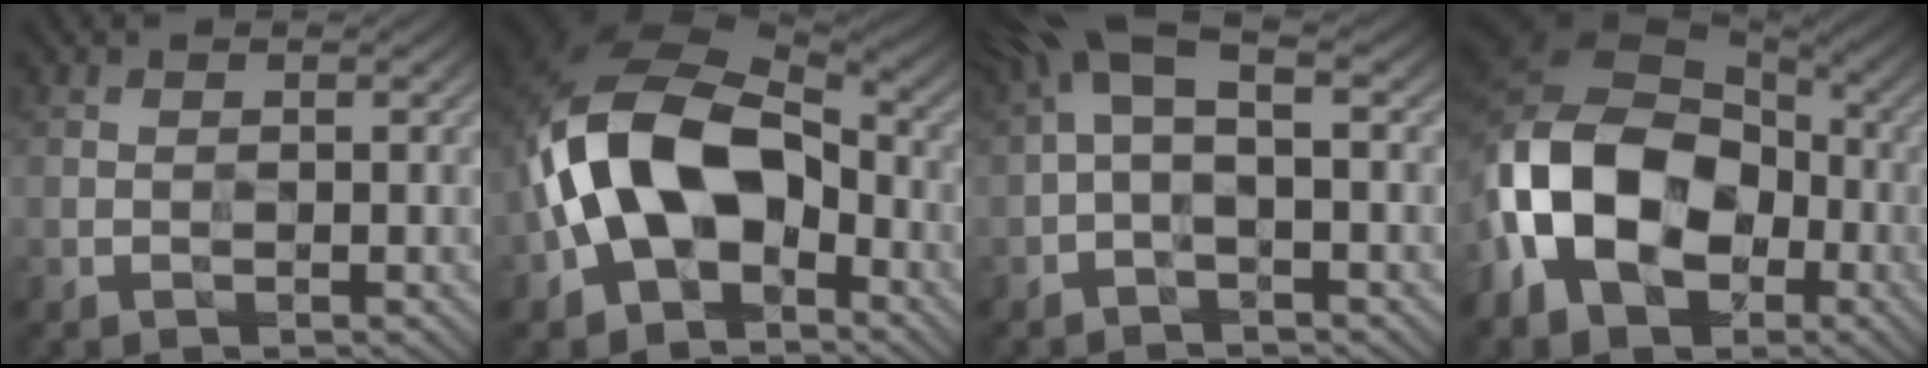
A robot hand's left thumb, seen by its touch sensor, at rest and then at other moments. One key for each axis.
{"total": 14.5, "fx": -2.8, "fy": 9.2, "fz": 10.8, "tx": -0.232, "ty": 0.004, "tz": -0.065}
{"total": 4.9, "fx": 0.4, "fy": 1.3, "fz": 4.7, "tx": -0.101, "ty": 0.033, "tz": -0.011}
{"total": 16.6, "fx": -4.6, "fy": 11.2, "fz": 11.3, "tx": -0.247, "ty": -0.007, "tz": -0.094}